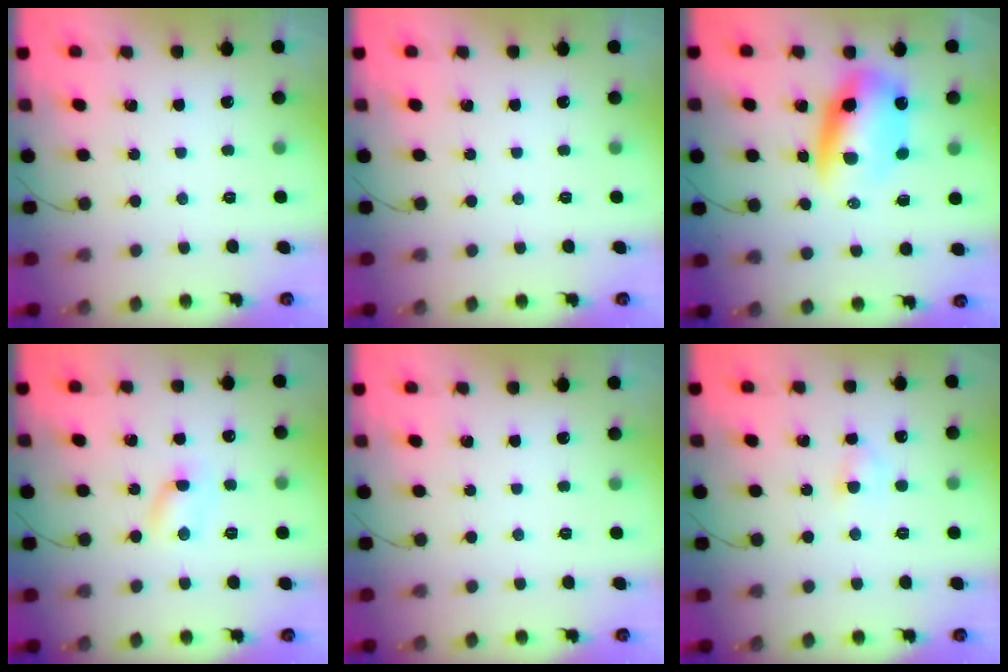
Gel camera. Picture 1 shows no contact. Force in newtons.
{"total": 0.0}
{"total": 11.0, "press": 10.7, "slide": 2.7}
{"total": 4.3, "press": 4.1, "slide": 1.3}
{"total": 0.0}
{"total": 3.3, "press": 3.0, "slide": 1.3}